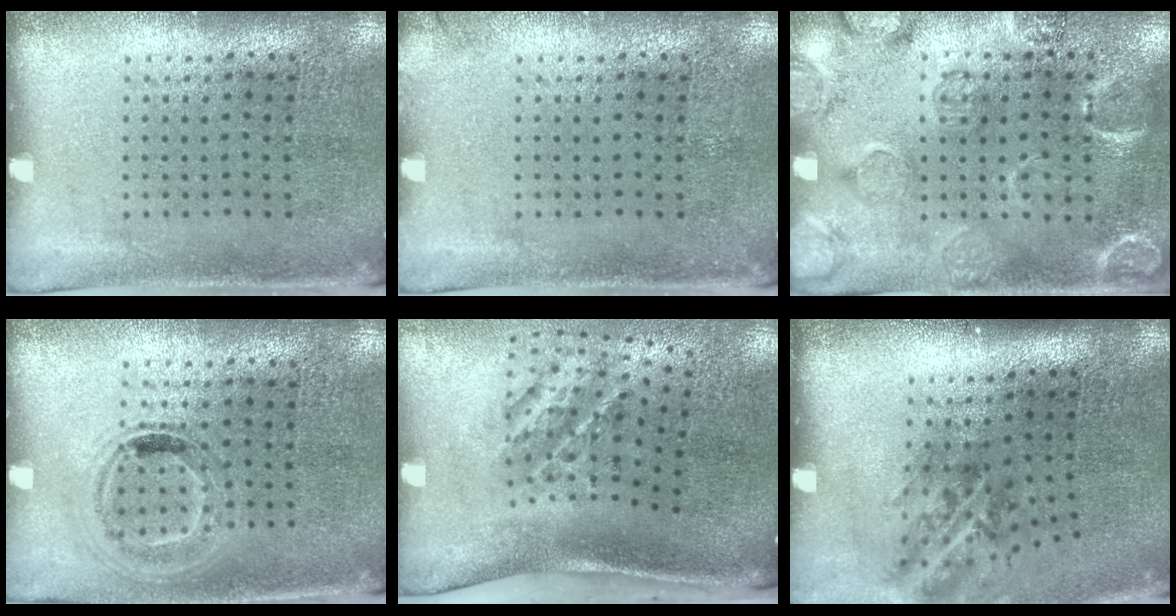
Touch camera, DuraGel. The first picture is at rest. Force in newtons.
{"total": 0.6, "press": 0.6, "slide": 0.1}
{"total": 2.6, "press": 2.0, "slide": 1.6}
{"total": 1.0, "press": 0.9, "slide": 0.4}
{"total": 1.8, "press": 1.2, "slide": 1.3}
{"total": 1.4, "press": 1.1, "slide": 0.9}